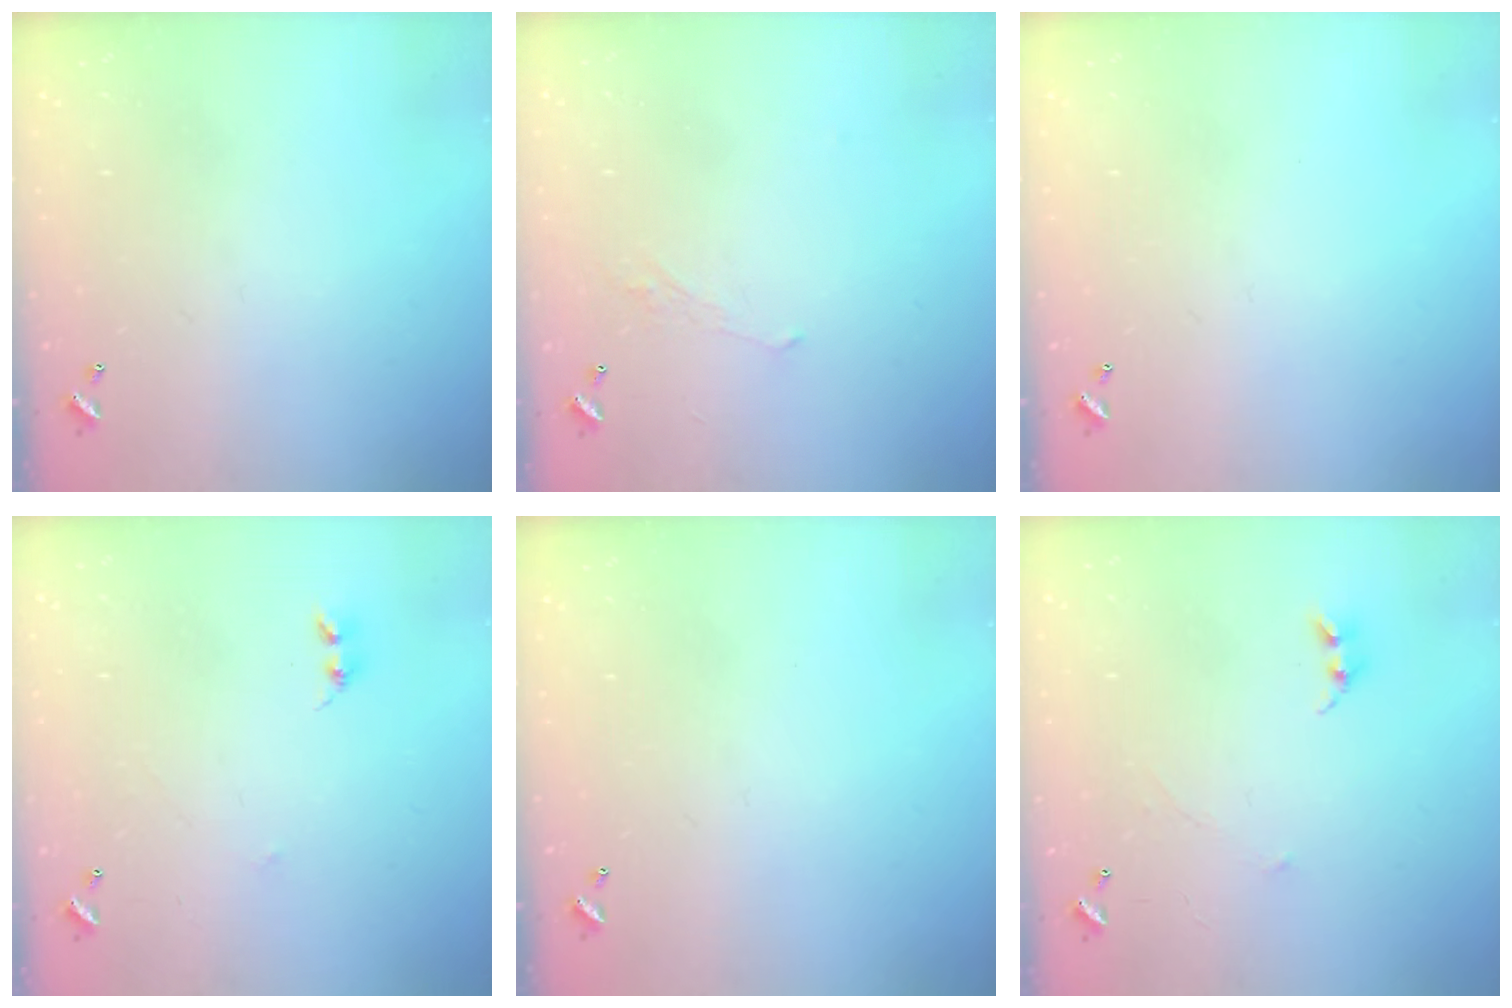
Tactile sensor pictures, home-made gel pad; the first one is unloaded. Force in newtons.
{"total": 1.7, "press": 1.6, "slide": 0.6}
{"total": 0.0}
{"total": 2.5, "press": 2.4, "slide": 0.4}
{"total": 0.0}
{"total": 0.9, "press": 0.8, "slide": 0.5}